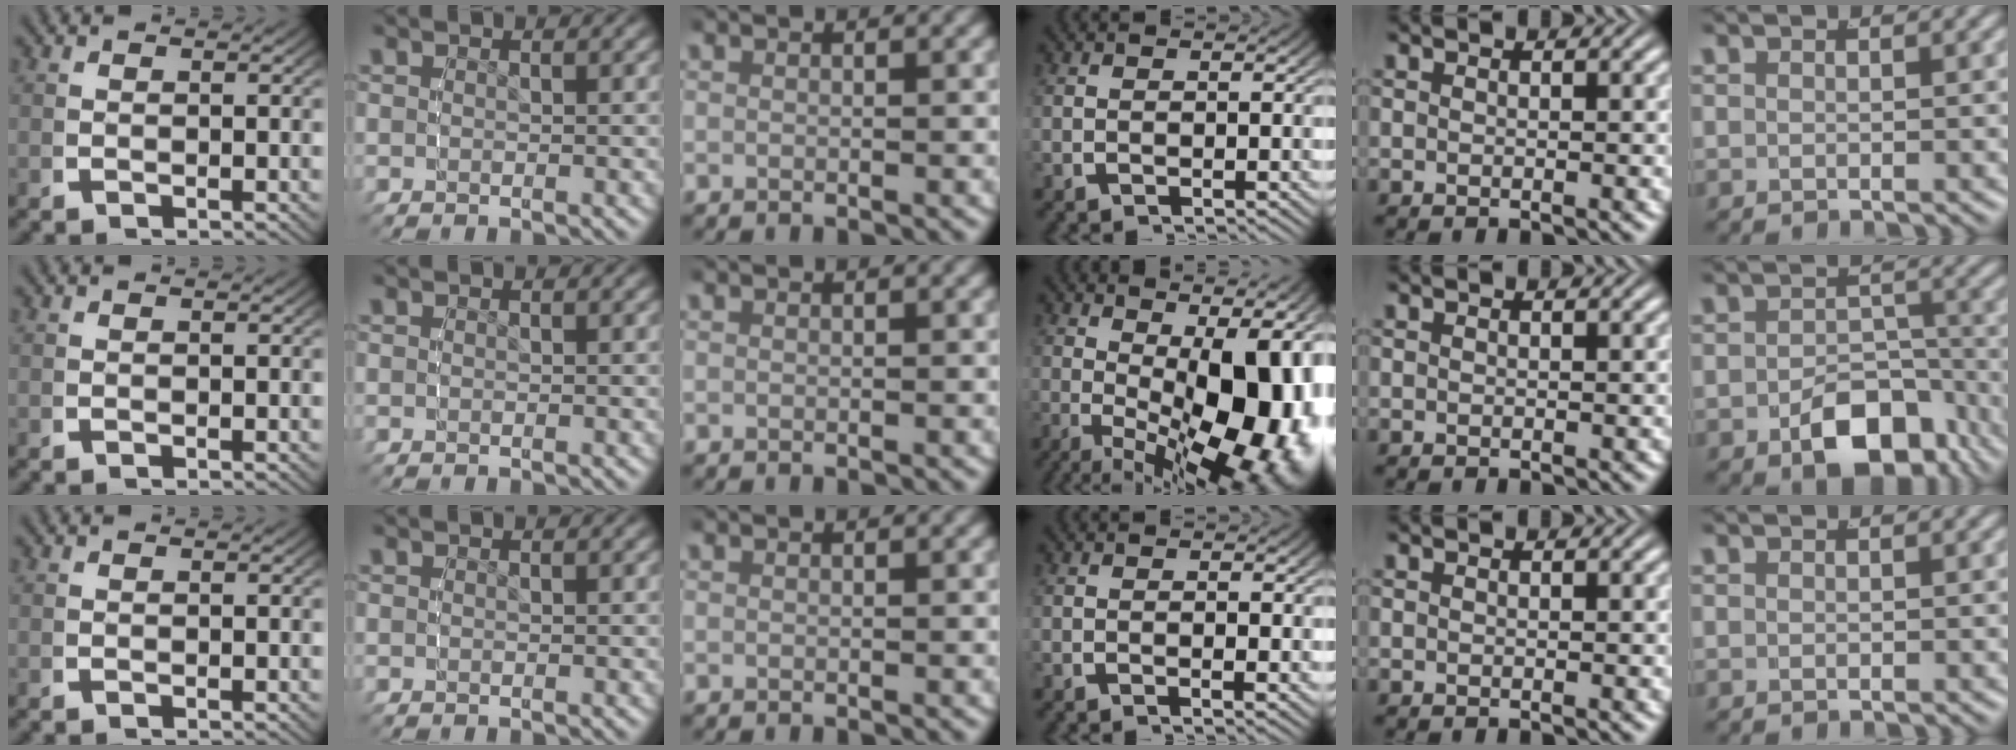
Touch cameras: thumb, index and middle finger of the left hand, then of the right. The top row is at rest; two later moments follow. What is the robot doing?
{"motion": "lift_and_place", "object": "toy banana"}